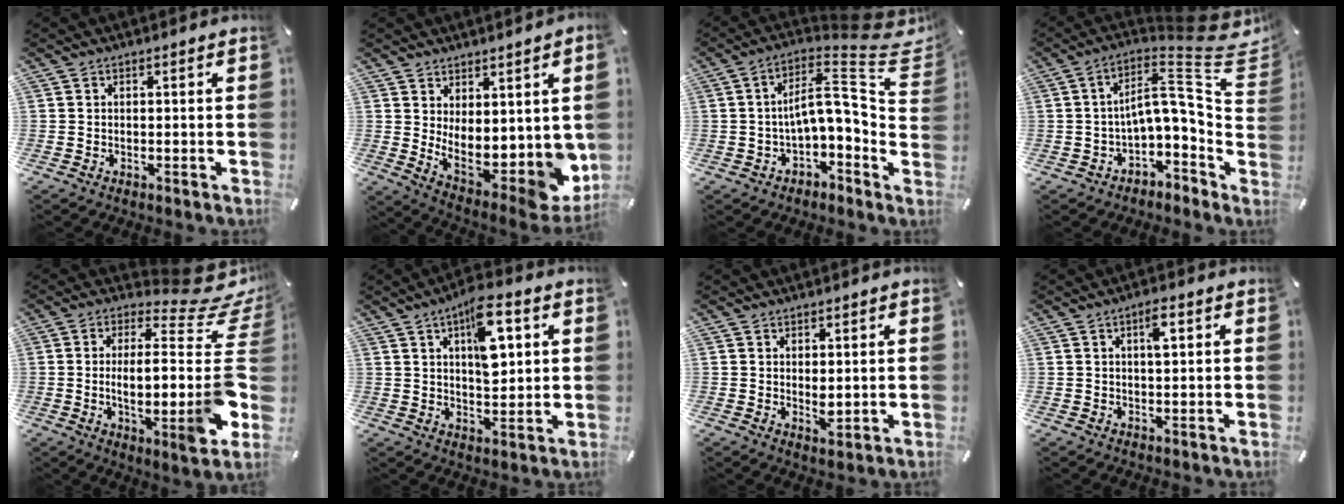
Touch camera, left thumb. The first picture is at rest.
{"total": 8.6, "force": [1.0, 5.2, 6.9], "torque": [-0.059, -0.051, 0.034]}
{"total": 13.7, "force": [4.6, 6.2, 11.3], "torque": [-0.166, -0.038, 0.079]}
{"total": 15.4, "force": [6.0, 7.4, 12.1], "torque": [-0.171, -0.055, 0.102]}
{"total": 17.9, "force": [1.5, 5.1, 17.1], "torque": [-0.217, -0.057, 0.020]}
{"total": 12.4, "force": [5.3, 5.8, 9.6], "torque": [-0.127, -0.025, 0.084]}
{"total": 3.8, "force": [0.9, 2.4, 2.9], "torque": [-0.041, -0.003, 0.015]}
{"total": 3.8, "force": [1.4, 1.3, 3.3], "torque": [-0.055, 0.000, 0.018]}